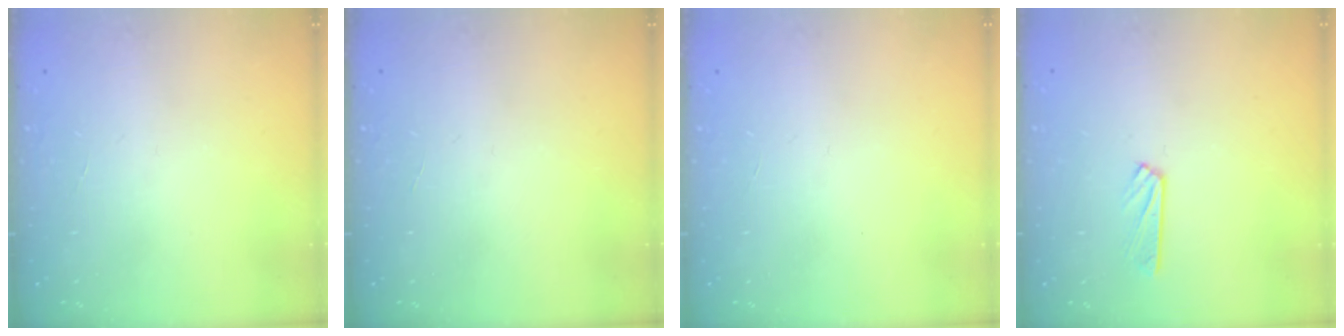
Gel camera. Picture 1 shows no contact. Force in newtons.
{"total": 0.0}
{"total": 0.0}
{"total": 4.1, "press": 4.0, "slide": 0.4}